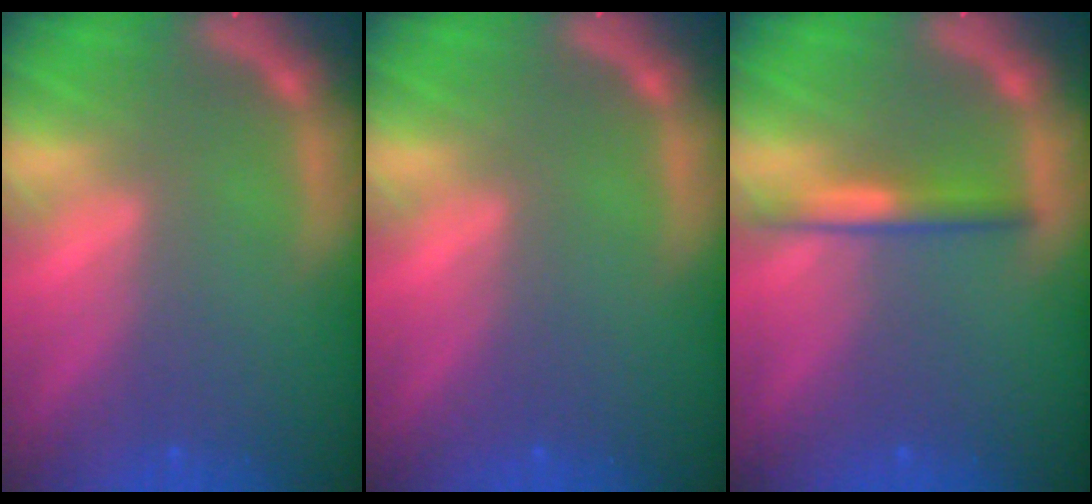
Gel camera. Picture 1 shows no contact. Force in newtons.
{"total": 0.0}
{"total": 2.5}